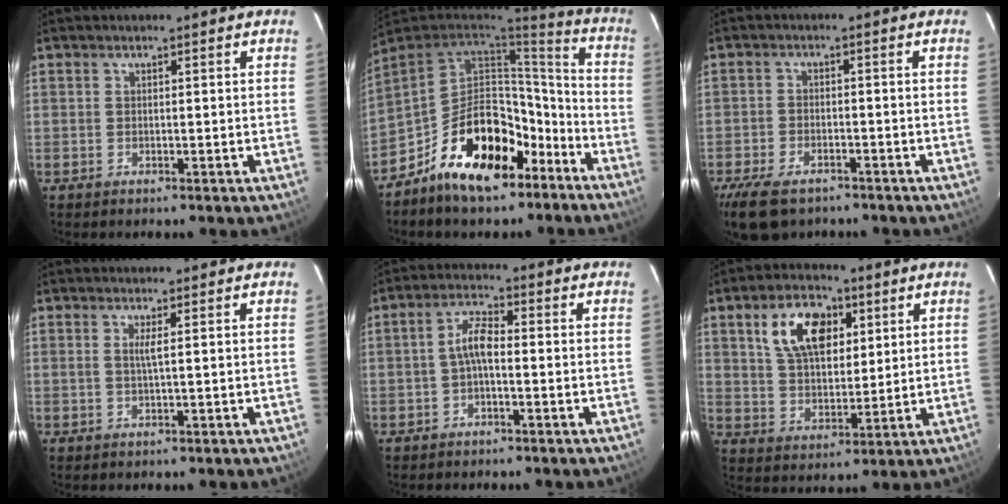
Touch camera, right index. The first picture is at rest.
{"total": 20.6, "force": [-12.3, 10.9, 12.4], "torque": [-0.231, 0.045, -0.183]}
{"total": 9.5, "force": [-6.9, 4.7, 4.6], "torque": [-0.121, -0.014, -0.122]}
{"total": 1.4, "force": [0.3, -0.4, 1.3], "torque": [-0.026, -0.001, 0.006]}
{"total": 4.1, "force": [-0.9, 1.4, 3.8], "torque": [-0.079, 0.015, -0.019]}
{"total": 12.2, "force": [5.0, 7.2, 8.5], "torque": [-0.156, 0.024, 0.094]}